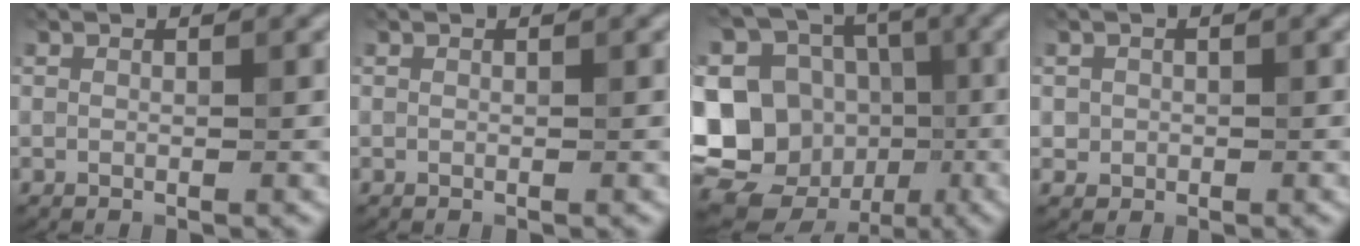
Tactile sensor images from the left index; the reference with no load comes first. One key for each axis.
{"total": 0.0}
{"total": 18.0, "fx": -2.8, "fy": 16.3, "fz": 7.3, "tx": -0.179, "ty": 0.012, "tz": -0.063}
{"total": 1.1, "fx": 0.0, "fy": 1.1, "fz": 0.1, "tx": 0.010, "ty": -0.004, "tz": 0.000}